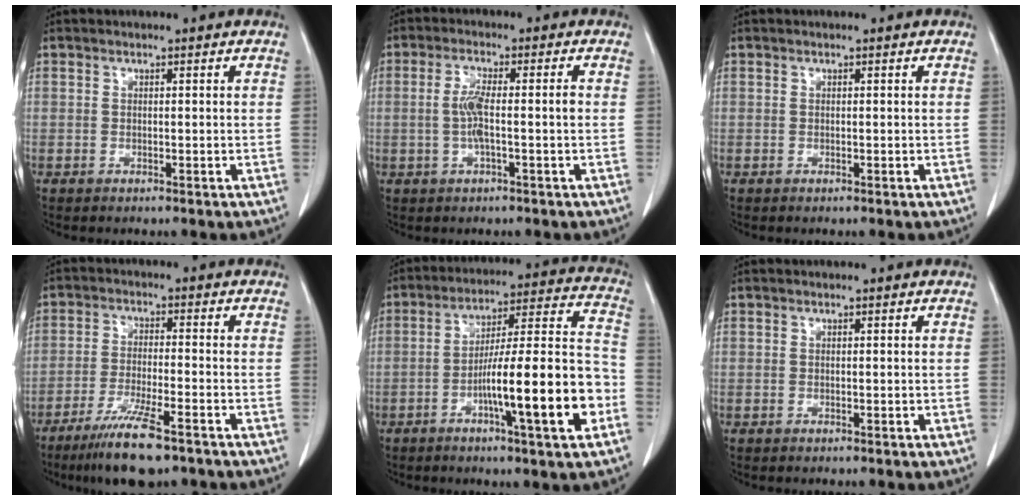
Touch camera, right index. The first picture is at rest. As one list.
[{"total": 4.8, "force": [-0.6, 0.4, 4.8], "torque": [-0.098, 0.006, -0.011]}, {"total": 0.0}, {"total": 9.6, "force": [-6.8, 1.0, 6.7], "torque": [-0.121, -0.024, -0.112]}, {"total": 17.5, "force": [-6.1, 1.0, 16.4], "torque": [-0.251, 0.011, -0.093]}, {"total": 0.0}]